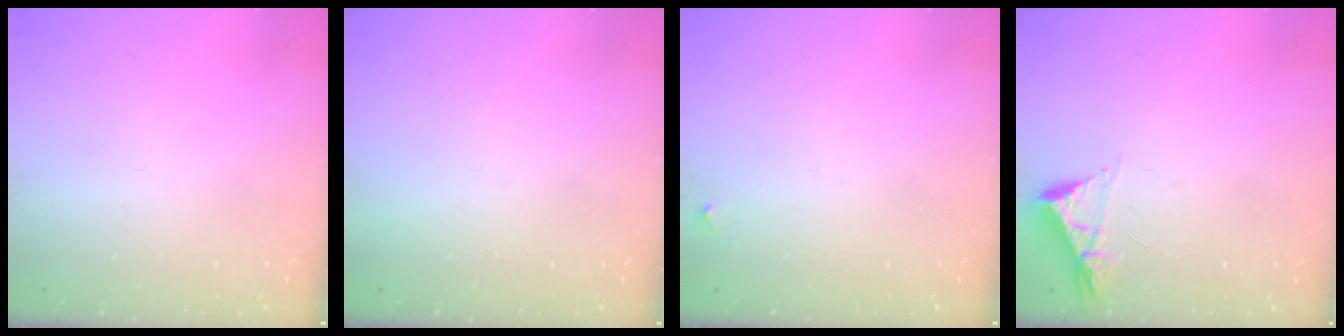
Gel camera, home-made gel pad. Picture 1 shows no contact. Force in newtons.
{"total": 1.5, "press": 1.5, "slide": 0.1}
{"total": 3.3, "press": 3.2, "slide": 0.3}
{"total": 4.5, "press": 4.4, "slide": 0.5}